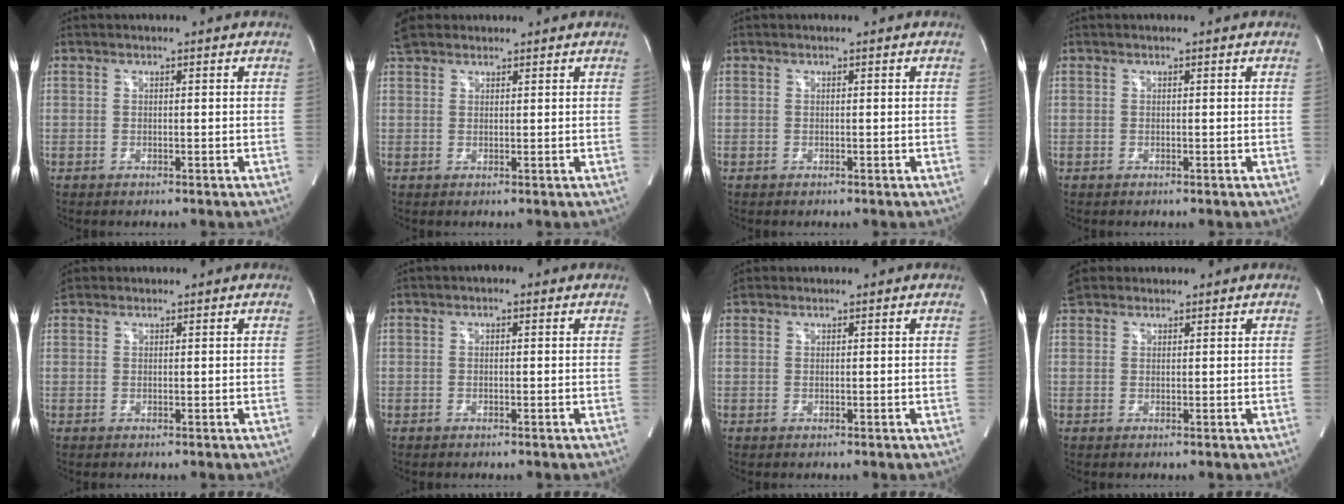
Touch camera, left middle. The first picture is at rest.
{"total": 3.9, "force": [3.3, 2.0, 1.0], "torque": [-0.029, 0.027, 0.060]}
{"total": 0.0}
{"total": 0.0}
{"total": 2.1, "force": [1.7, 1.2, 0.1], "torque": [-0.005, 0.022, 0.031]}
{"total": 0.8, "force": [0.4, 0.6, 0.5], "torque": [-0.011, 0.010, 0.001]}
{"total": 1.4, "force": [1.2, 0.8, 0.0], "torque": [-0.003, 0.019, 0.021]}
{"total": 4.1, "force": [3.4, 2.1, 0.8], "torque": [-0.021, 0.029, 0.063]}